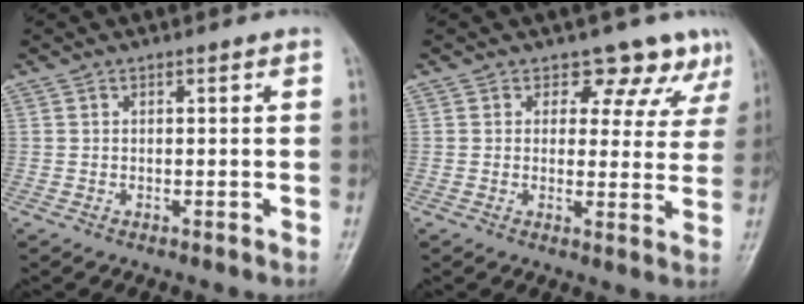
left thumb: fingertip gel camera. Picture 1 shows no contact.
{"total": 7.6, "force": [5.8, 4.6, 1.7], "torque": [0.022, -0.030, 0.051]}